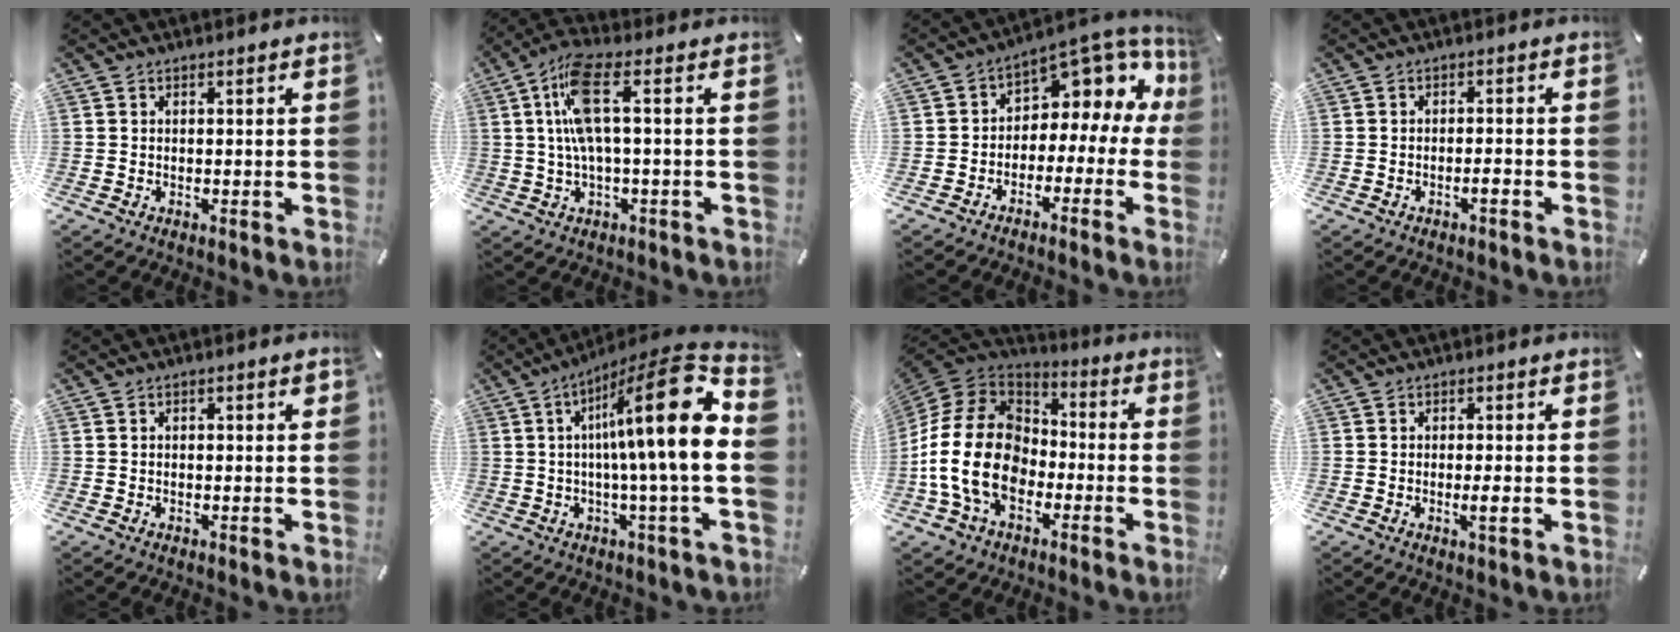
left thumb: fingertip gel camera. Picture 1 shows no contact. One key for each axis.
{"total": 10.2, "fx": 1.2, "fy": 2.7, "fz": 9.8, "tx": -0.200, "ty": -0.002, "tz": 0.018}
{"total": 7.1, "fx": 3.1, "fy": 5.2, "fz": 3.6, "tx": -0.055, "ty": -0.037, "tz": 0.054}
{"total": 2.3, "fx": -1.4, "fy": 0.6, "fz": 1.7, "tx": -0.030, "ty": 0.005, "tz": -0.026}
{"total": 1.2, "fx": -0.1, "fy": 0.5, "fz": 1.1, "tx": -0.021, "ty": 0.002, "tz": -0.003}
{"total": 19.8, "fx": 3.6, "fy": 2.2, "fz": 19.3, "tx": -0.300, "ty": -0.040, "tz": 0.039}
{"total": 19.1, "fx": -5.4, "fy": 14.0, "fz": 11.8, "tx": -0.257, "ty": 0.035, "tz": -0.094}
{"total": 2.5, "fx": -0.4, "fy": 0.5, "fz": 2.5, "tx": -0.041, "ty": -0.003, "tz": -0.008}